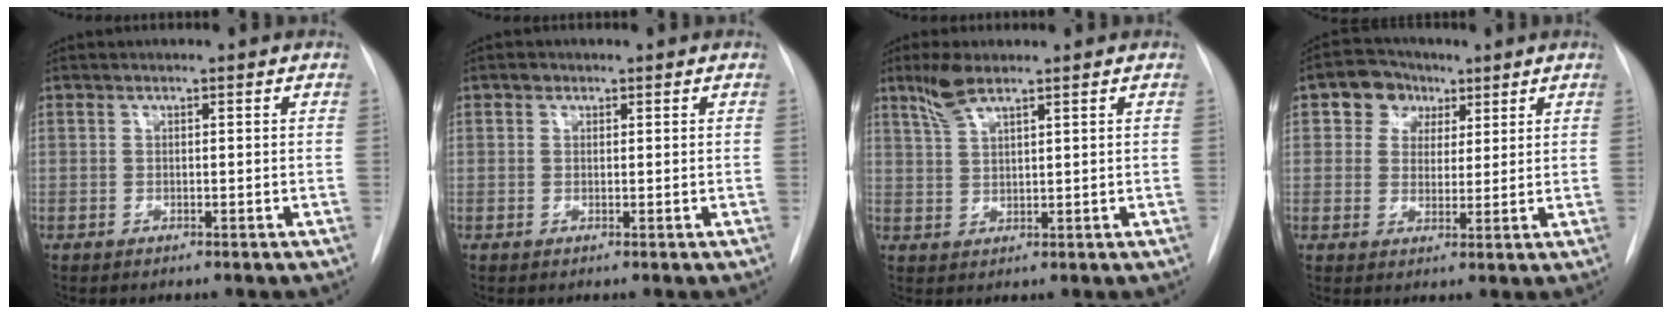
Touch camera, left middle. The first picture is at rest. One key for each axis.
{"total": 1.0, "fx": 0.6, "fy": 0.8, "fz": 0.2, "tx": 0.002, "ty": 0.002, "tz": 0.005}
{"total": 4.5, "fx": 3.4, "fy": 0.7, "fz": 2.9, "tx": -0.066, "ty": 0.007, "tz": 0.070}
{"total": 5.8, "fx": 2.7, "fy": 4.8, "fz": 1.8, "tx": -0.031, "ty": 0.023, "tz": 0.047}